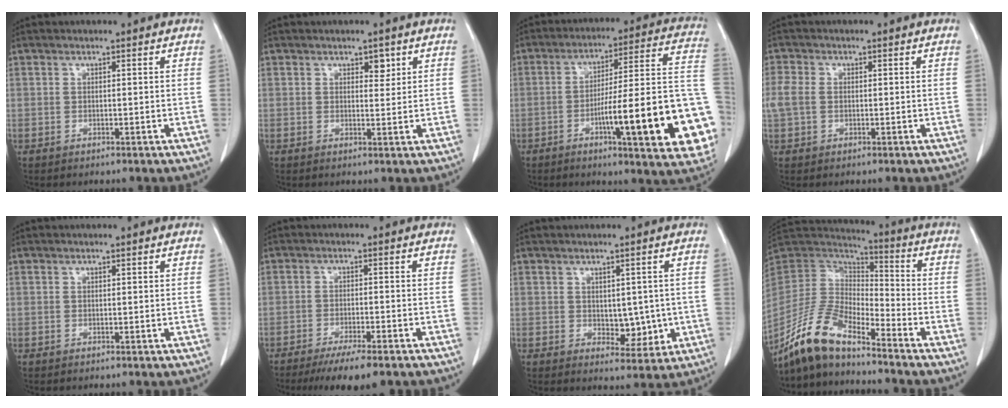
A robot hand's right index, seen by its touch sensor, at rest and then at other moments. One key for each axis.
{"total": 1.9, "fx": 1.1, "fy": 1.1, "fz": 1.2, "tx": -0.011, "ty": -0.003, "tz": 0.017}
{"total": 23.5, "fx": -7.0, "fy": 2.5, "fz": 22.3, "tx": -0.212, "ty": 0.018, "tz": -0.089}
{"total": 3.5, "fx": 0.1, "fy": 2.6, "fz": 2.3, "tx": -0.075, "ty": 0.016, "tz": 0.001}
{"total": 0.0}
{"total": 9.2, "fx": -7.2, "fy": 0.9, "fz": 5.6, "tx": -0.073, "ty": -0.016, "tz": -0.108}
{"total": 4.9, "fx": -0.3, "fy": 2.8, "fz": 3.9, "tx": -0.045, "ty": -0.003, "tz": 0.009}
{"total": 13.3, "fx": -11.0, "fy": 3.8, "fz": 6.5, "tx": -0.135, "ty": 0.014, "tz": -0.210}